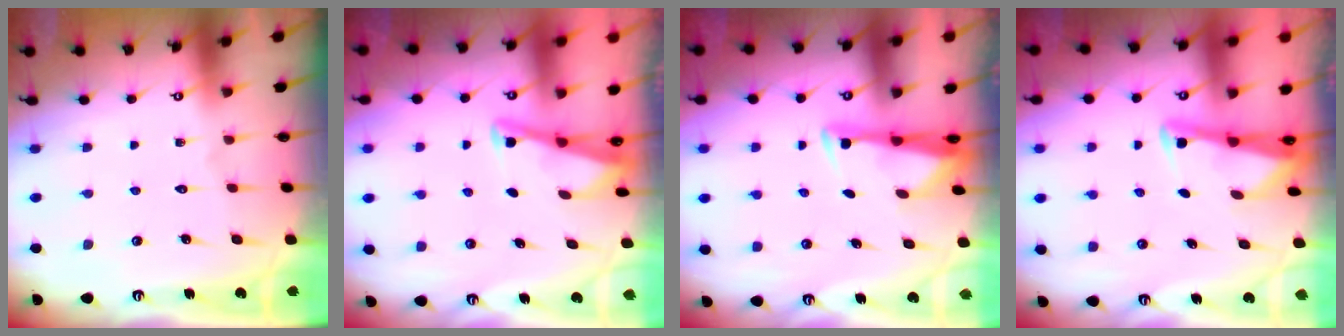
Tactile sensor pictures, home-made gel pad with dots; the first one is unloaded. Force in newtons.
{"total": 3.0, "press": 2.9, "slide": 0.4}
{"total": 3.5, "press": 3.4, "slide": 0.9}
{"total": 2.8, "press": 2.8, "slide": 0.2}